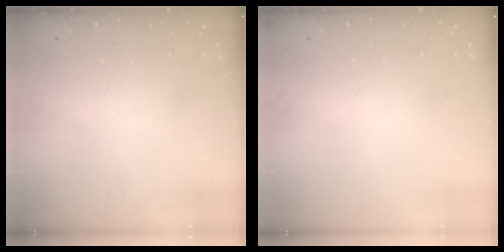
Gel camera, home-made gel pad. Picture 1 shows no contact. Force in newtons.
{"total": 0.0}